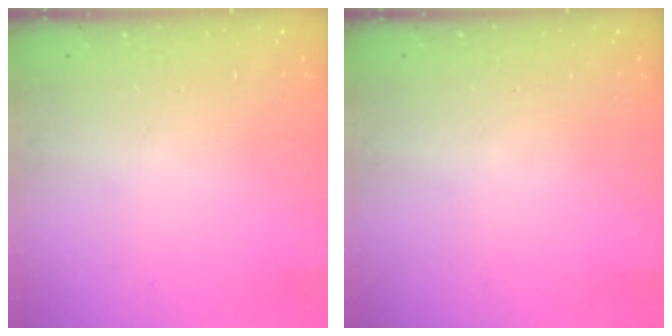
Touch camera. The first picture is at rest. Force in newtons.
{"total": 0.0}